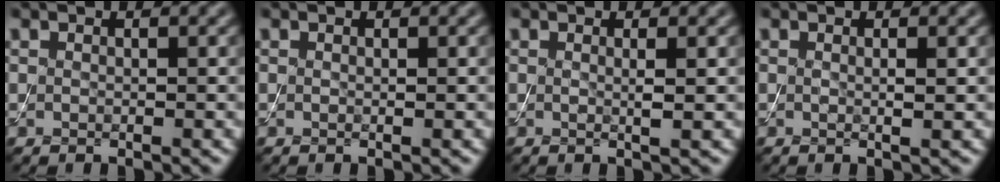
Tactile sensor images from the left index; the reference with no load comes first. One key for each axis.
{"total": 0.0}
{"total": 1.3, "fx": 0.1, "fy": 0.3, "fz": 1.2, "tx": -0.017, "ty": -0.001, "tz": -0.002}
{"total": 1.1, "fx": 0.1, "fy": 0.3, "fz": 1.1, "tx": -0.015, "ty": -0.001, "tz": -0.002}